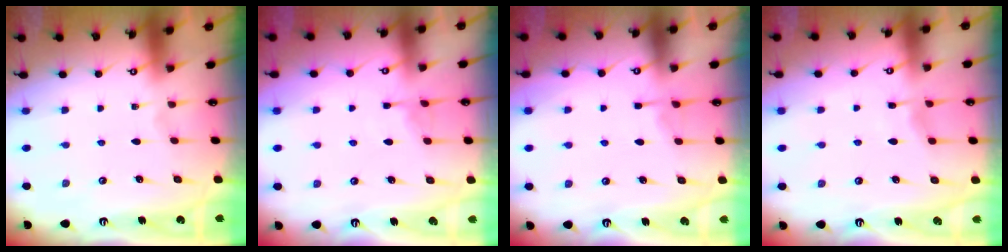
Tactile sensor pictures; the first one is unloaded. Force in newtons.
{"total": 3.9, "press": 3.8, "slide": 0.5}
{"total": 3.0, "press": 3.0, "slide": 0.5}
{"total": 3.1, "press": 3.1, "slide": 0.4}